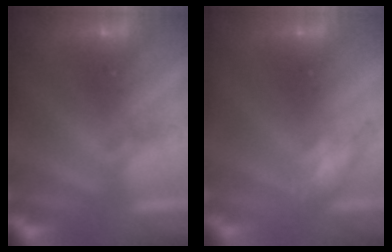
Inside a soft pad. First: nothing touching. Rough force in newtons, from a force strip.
{"total": 2.8}